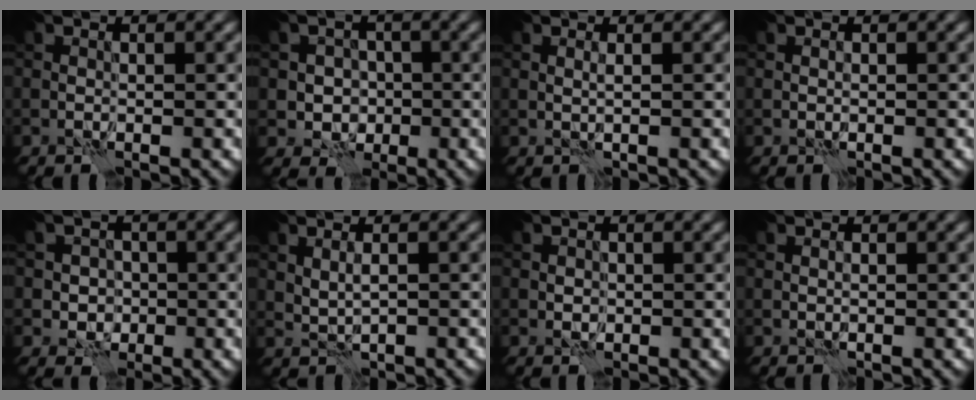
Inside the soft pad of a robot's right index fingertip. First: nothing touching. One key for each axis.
{"total": 3.4, "fx": -0.8, "fy": 3.0, "fz": 1.2, "tx": -0.001, "ty": 0.001, "tz": -0.027}
{"total": 0.5, "fx": 0.1, "fy": -0.4, "fz": 0.3, "tx": -0.007, "ty": -0.001, "tz": 0.001}
{"total": 0.0}
{"total": 2.6, "fx": -0.6, "fy": 2.4, "fz": 0.9, "tx": 0.009, "ty": 0.000, "tz": -0.023}
{"total": 1.3, "fx": 0.3, "fy": 0.5, "fz": 1.2, "tx": -0.021, "ty": -0.002, "tz": 0.009}
{"total": 0.7, "fx": -0.1, "fy": 0.6, "fz": 0.3, "tx": -0.006, "ty": 0.000, "tz": -0.004}
{"total": 0.0}